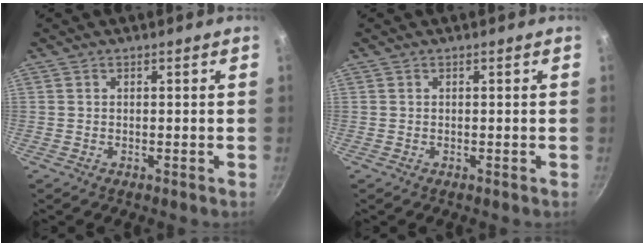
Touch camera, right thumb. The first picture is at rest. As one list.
[{"total": 0.0}]